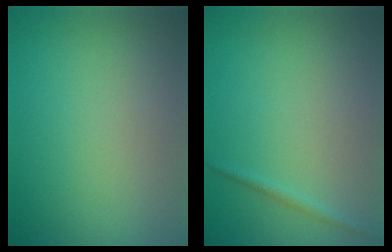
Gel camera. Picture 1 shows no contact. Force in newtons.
{"total": 0.7, "press": 0.7, "slide": 0.0}